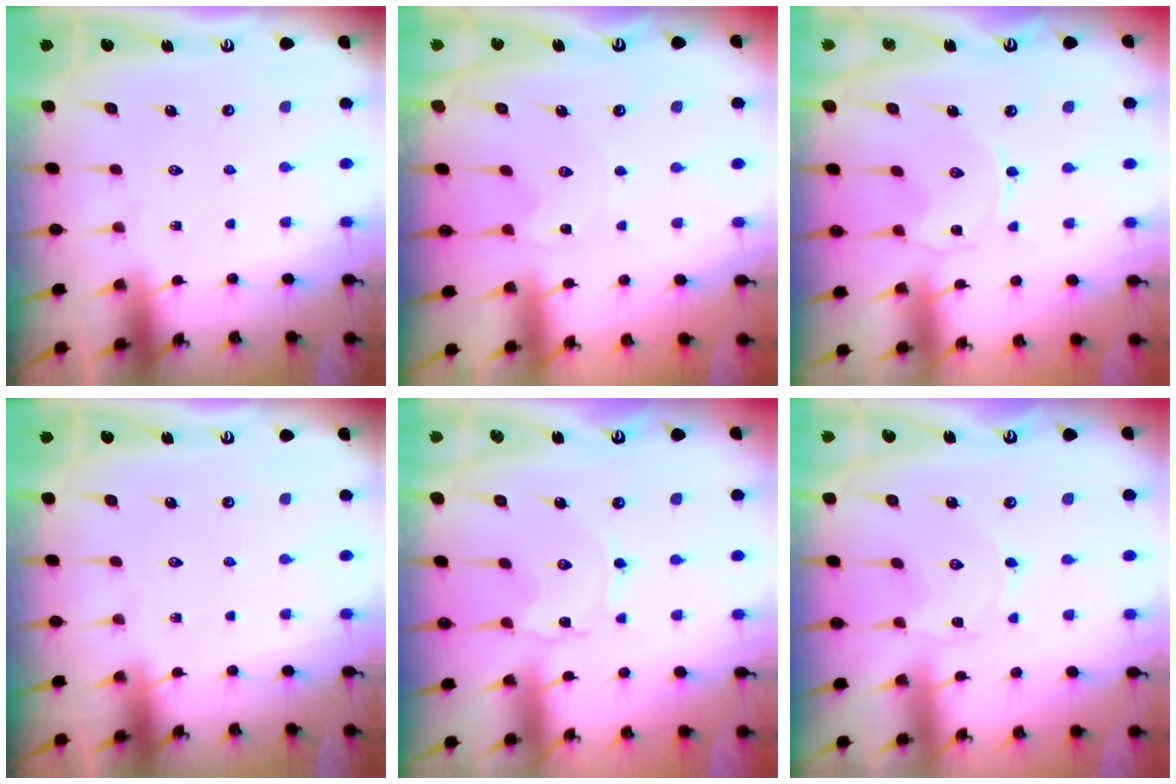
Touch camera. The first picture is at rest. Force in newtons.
{"total": 0.0}
{"total": 0.0}
{"total": 0.0}
{"total": 1.2, "press": 1.1, "slide": 0.2}
{"total": 1.1, "press": 1.1, "slide": 0.2}